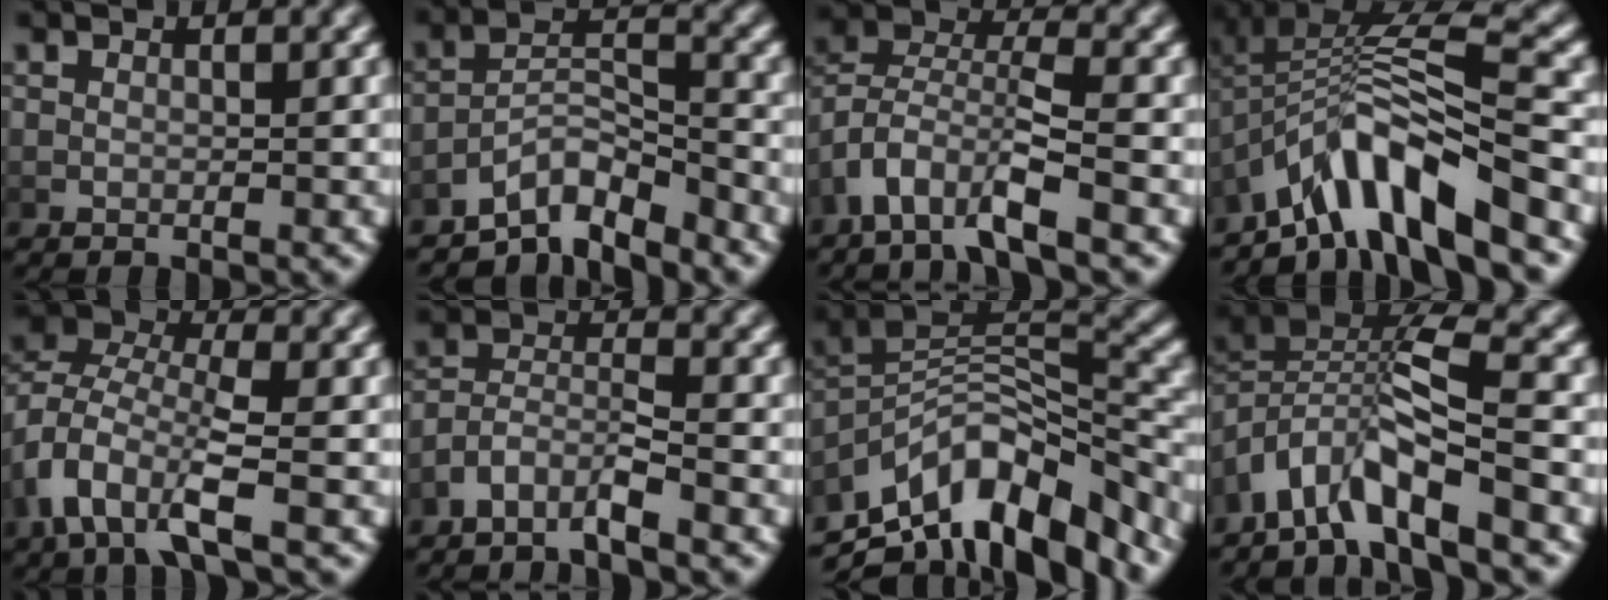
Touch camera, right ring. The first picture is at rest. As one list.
[{"total": 7.6, "force": [-5.7, 3.5, 3.6], "torque": [-0.050, -0.019, -0.095]}, {"total": 4.1, "force": [-0.9, 2.3, 3.3], "torque": [-0.069, -0.002, -0.021]}, {"total": 8.6, "force": [-2.8, 3.8, 7.1], "torque": [-0.125, 0.001, -0.039]}, {"total": 5.4, "force": [0.2, 3.4, 4.2], "torque": [-0.095, -0.004, -0.002]}, {"total": 4.3, "force": [-2.6, 2.7, 2.1], "torque": [-0.046, -0.012, -0.050]}, {"total": 13.2, "force": [-3.5, 8.5, 9.4], "torque": [-0.151, -0.016, -0.045]}, {"total": 6.2, "force": [-0.4, 4.0, 4.7], "torque": [-0.103, -0.004, -0.008]}]